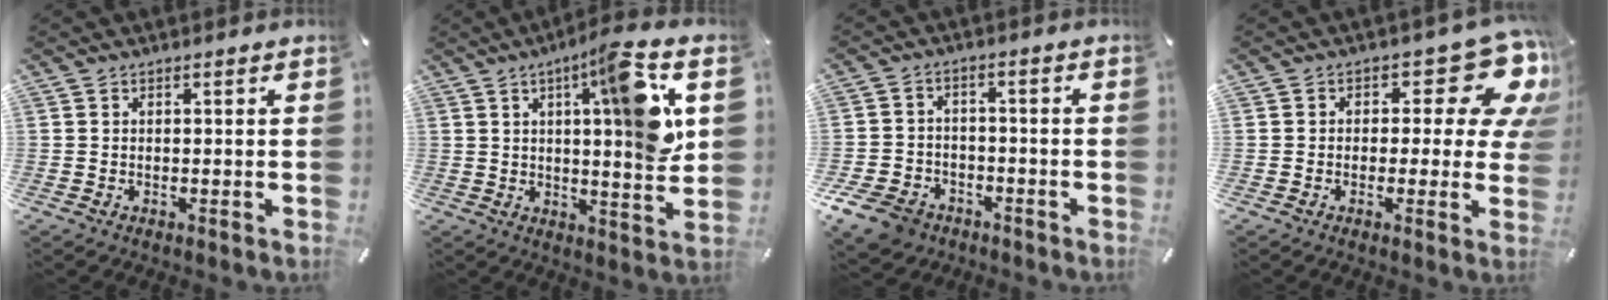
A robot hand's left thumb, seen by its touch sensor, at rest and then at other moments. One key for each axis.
{"total": 14.9, "fx": 5.4, "fy": 2.3, "fz": 13.7, "tx": -0.188, "ty": -0.028, "tz": 0.072}
{"total": 8.4, "fx": -5.7, "fy": 5.5, "fz": 2.8, "tx": -0.062, "ty": 0.036, "tz": -0.109}
{"total": 14.0, "fx": 5.9, "fy": 7.1, "fz": 10.6, "tx": -0.129, "ty": -0.036, "tz": 0.098}